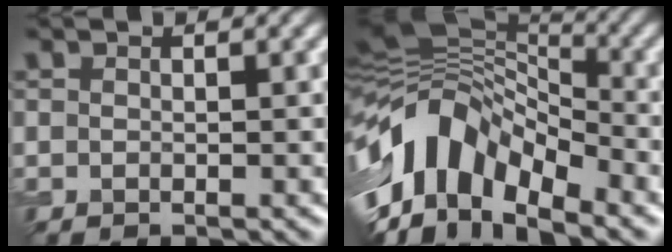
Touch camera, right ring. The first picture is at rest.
{"total": 12.2, "force": [-5.1, 7.1, 8.5], "torque": [-0.151, 0.019, -0.107]}